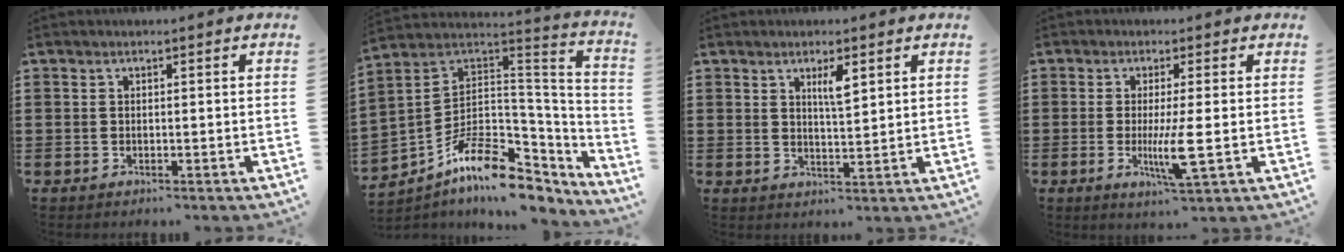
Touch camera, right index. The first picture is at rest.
{"total": 10.3, "force": [-6.2, 5.4, 6.3], "torque": [-0.125, -0.002, -0.115]}
{"total": 3.3, "force": [1.7, 0.7, 2.7], "torque": [-0.049, 0.000, 0.026]}
{"total": 6.1, "force": [-1.0, 0.2, 6.0], "torque": [-0.118, -0.022, -0.021]}